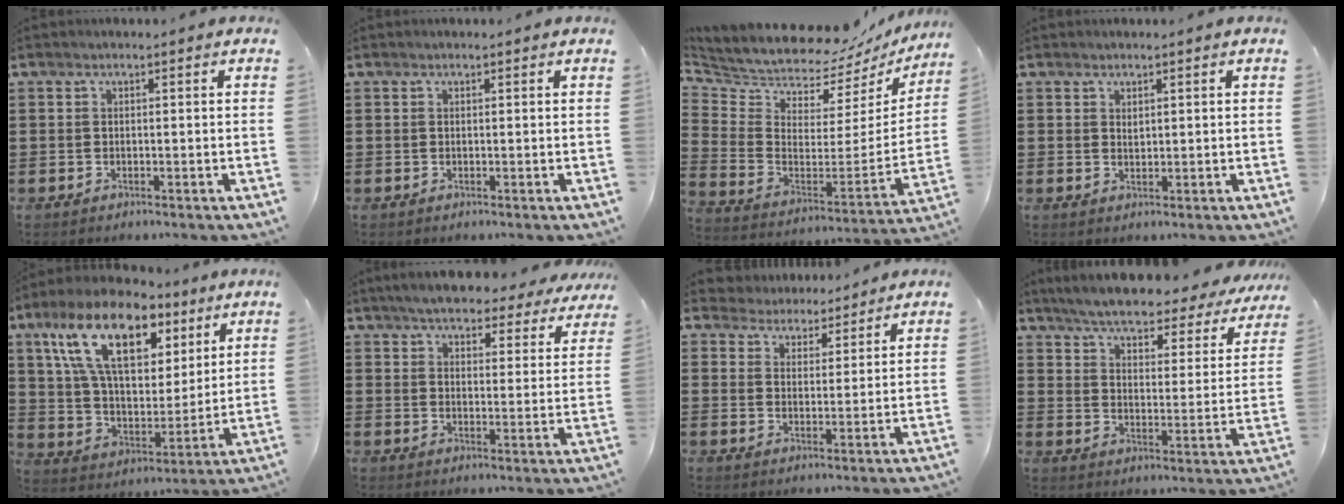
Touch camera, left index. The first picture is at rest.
{"total": 0.0}
{"total": 5.8, "force": [5.8, 0.6, -0.5], "torque": [-0.037, -0.073, 0.094]}
{"total": 1.0, "force": [0.9, 0.4, 0.4], "torque": [-0.009, 0.002, 0.017]}
{"total": 16.8, "force": [9.6, 8.0, 11.2], "torque": [-0.226, -0.016, 0.166]}
{"total": 5.5, "force": [5.2, 0.4, 1.5], "torque": [-0.052, -0.024, 0.092]}
{"total": 4.0, "force": [3.8, 1.2, -0.6], "torque": [-0.010, -0.015, 0.067]}
{"total": 5.3, "force": [5.0, 0.3, 1.8], "torque": [-0.061, -0.036, 0.081]}